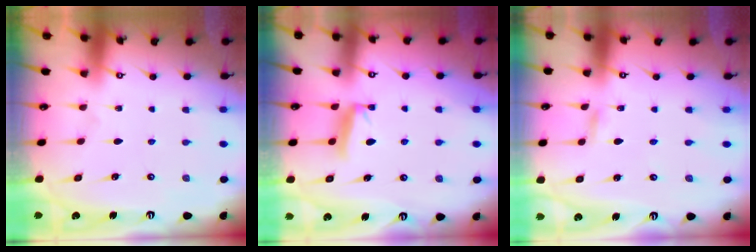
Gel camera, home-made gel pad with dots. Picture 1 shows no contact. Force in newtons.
{"total": 6.1, "press": 6.0, "slide": 0.7}
{"total": 1.4, "press": 1.4, "slide": 0.0}